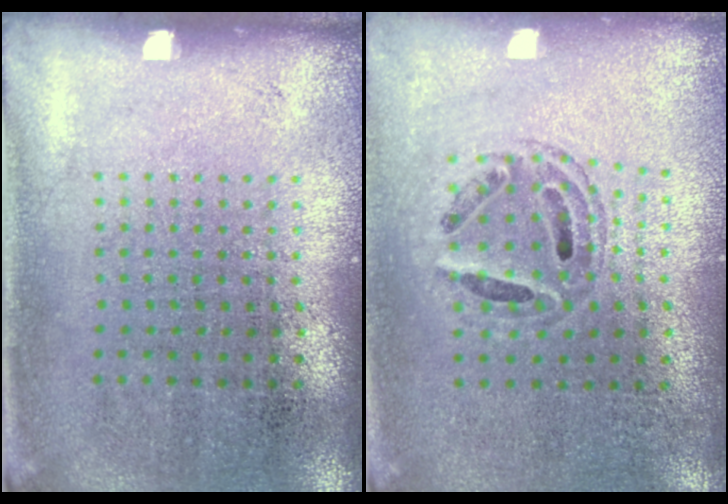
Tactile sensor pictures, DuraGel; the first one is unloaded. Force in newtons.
{"total": 0.7, "press": 0.7, "slide": 0.3}